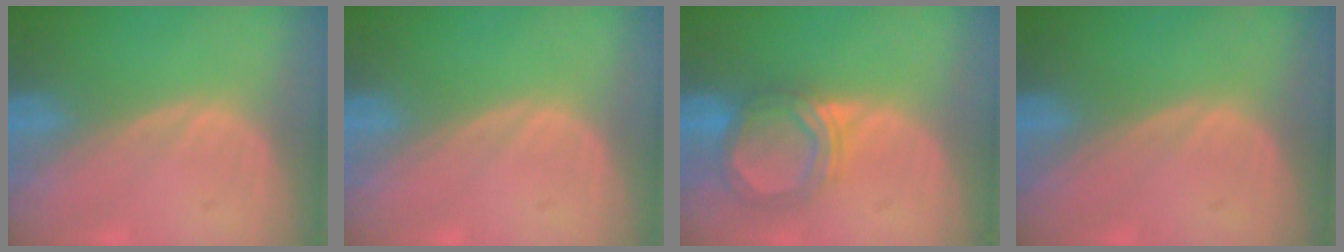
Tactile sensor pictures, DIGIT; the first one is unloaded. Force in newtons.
{"total": 0.0}
{"total": 5.5, "press": 5.2, "slide": 1.8}
{"total": 0.0}